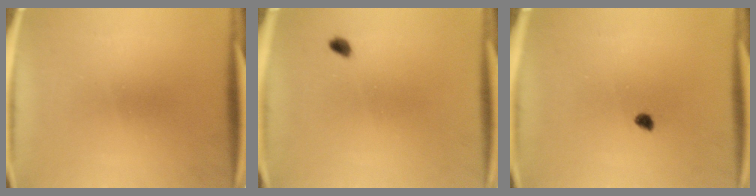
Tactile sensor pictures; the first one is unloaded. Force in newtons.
{"total": 1.4}
{"total": 1.3}